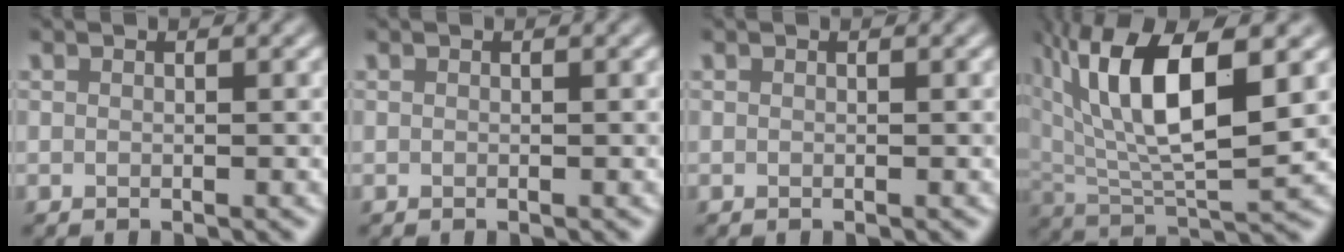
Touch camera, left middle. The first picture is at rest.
{"total": 0.0}
{"total": 0.0}
{"total": 10.8, "force": [3.7, 3.7, 9.4], "torque": [-0.166, 0.002, 0.066]}